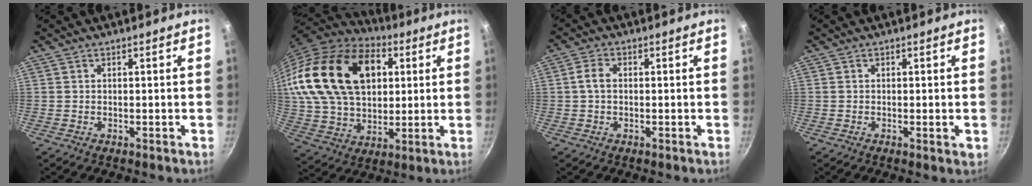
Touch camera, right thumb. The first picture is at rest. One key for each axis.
{"total": 27.1, "fx": 8.2, "fy": 17.7, "fz": 18.8, "tx": -0.320, "ty": -0.004, "tz": 0.149}
{"total": 3.1, "fx": 0.1, "fy": 2.1, "fz": 2.2, "tx": -0.045, "ty": 0.010, "tz": -0.003}
{"total": 1.3, "fx": -0.2, "fy": 0.3, "fz": 1.3, "tx": -0.019, "ty": -0.003, "tz": -0.006}